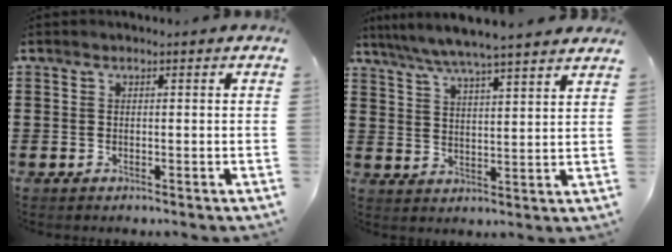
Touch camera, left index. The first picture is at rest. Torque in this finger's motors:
{"motor_torque": [1.37, -0.77, 0.58, 0.21]}